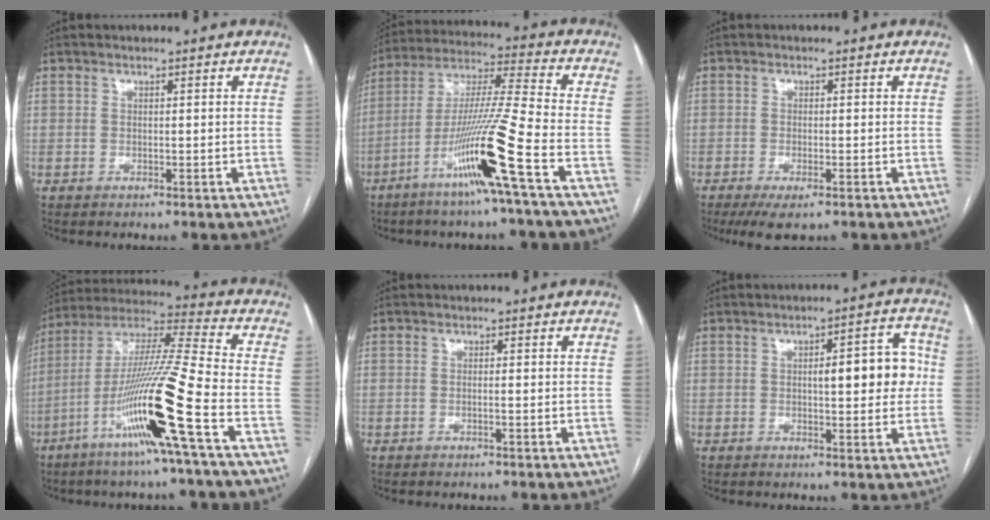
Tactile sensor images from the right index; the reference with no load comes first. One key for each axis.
{"total": 15.6, "fx": -7.3, "fy": -1.9, "fz": 13.6, "tx": -0.264, "ty": -0.017, "tz": -0.140}
{"total": 4.5, "fx": -3.0, "fy": 1.2, "fz": 3.2, "tx": -0.051, "ty": -0.009, "tz": -0.046}
{"total": 18.6, "fx": -7.6, "fy": -1.6, "fz": 16.9, "tx": -0.335, "ty": -0.021, "tz": -0.151}
{"total": 0.6, "fx": -0.2, "fy": 0.0, "fz": 0.5, "tx": -0.010, "ty": 0.001, "tz": -0.004}
{"total": 8.1, "fx": 0.6, "fy": 2.4, "fz": 7.7, "tx": -0.097, "ty": 0.024, "tz": 0.009}